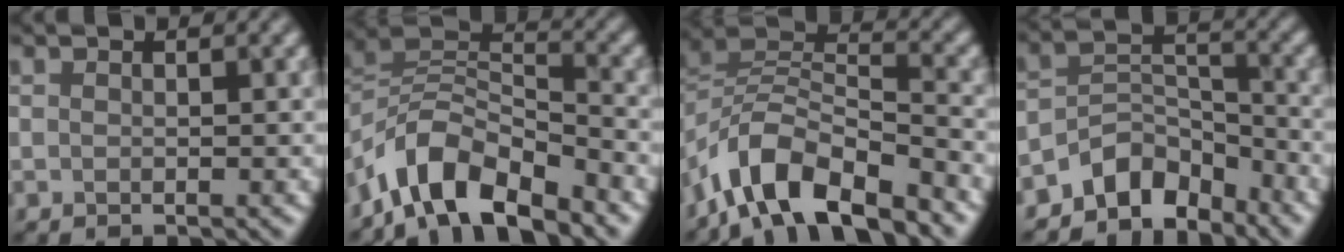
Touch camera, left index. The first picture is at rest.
{"total": 7.8, "force": [-6.6, 2.3, 3.5], "torque": [-0.056, -0.001, -0.117]}
{"total": 8.8, "force": [-7.2, 2.9, 4.1], "torque": [-0.070, -0.004, -0.128]}
{"total": 5.6, "force": [-5.1, 2.0, 1.1], "torque": [-0.008, 0.003, -0.083]}